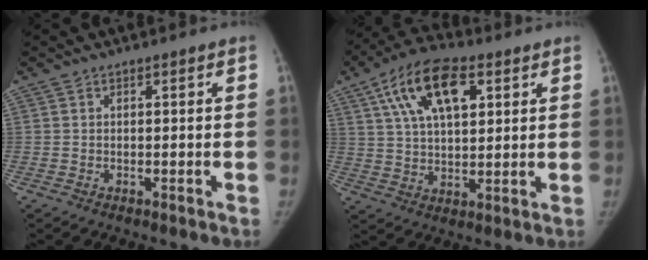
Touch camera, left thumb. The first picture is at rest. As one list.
[{"total": 15.4, "force": [6.5, 7.6, 11.8], "torque": [-0.190, 0.000, 0.111]}]